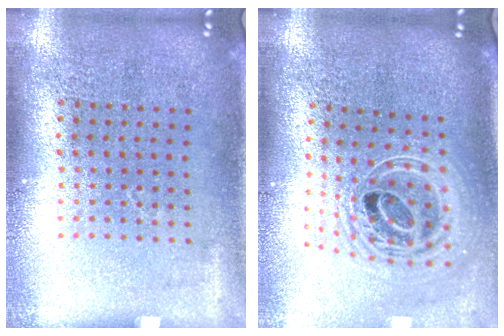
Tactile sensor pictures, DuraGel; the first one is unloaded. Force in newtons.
{"total": 2.3, "press": 1.8, "slide": 1.4}